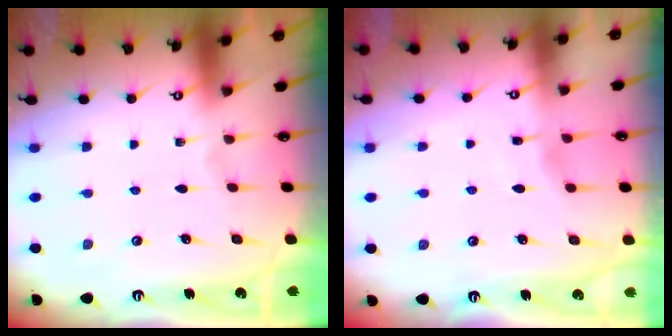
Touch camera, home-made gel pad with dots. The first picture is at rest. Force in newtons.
{"total": 2.6, "press": 2.6, "slide": 0.3}